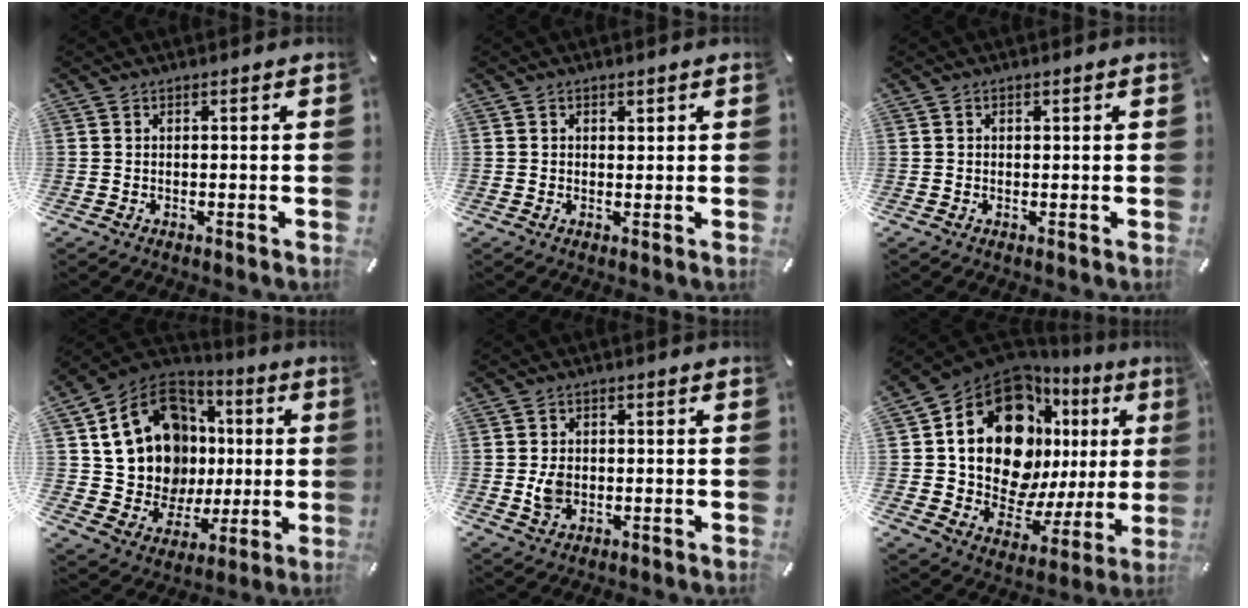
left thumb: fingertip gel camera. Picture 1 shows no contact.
{"total": 1.1, "force": [0.4, 0.9, 0.3], "torque": [0.002, 0.000, 0.005]}
{"total": 0.6, "force": [0.1, 0.6, 0.2], "torque": [-0.004, 0.005, 0.000]}
{"total": 20.1, "force": [4.0, 16.7, 10.4], "torque": [-0.196, -0.022, 0.094]}
{"total": 4.3, "force": [-0.2, 3.3, 2.7], "torque": [-0.040, -0.003, -0.006]}
{"total": 22.7, "force": [8.6, 14.3, 15.3], "torque": [-0.261, -0.072, 0.144]}